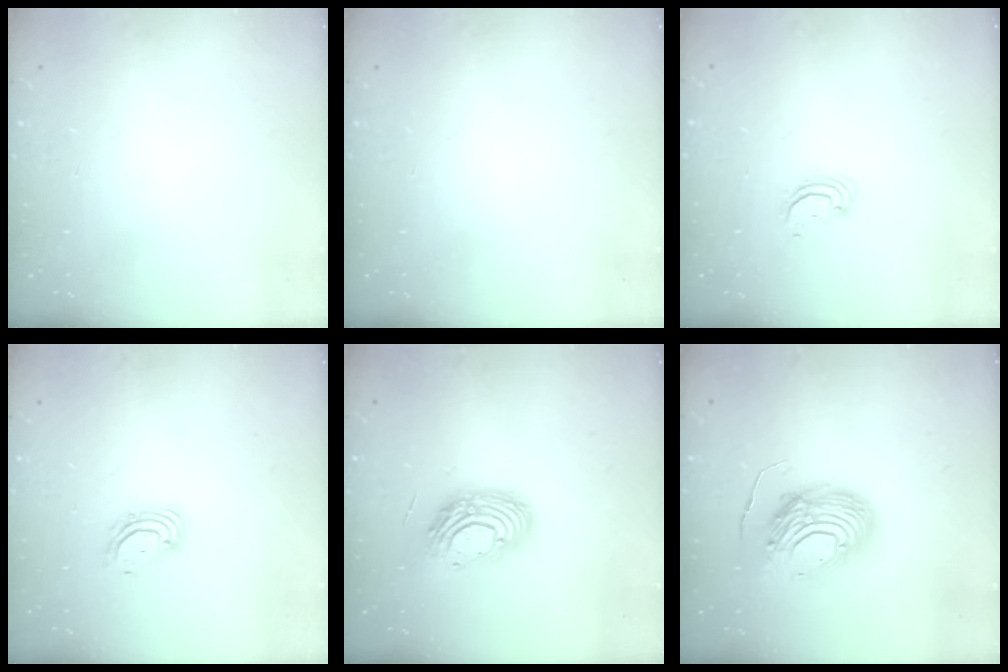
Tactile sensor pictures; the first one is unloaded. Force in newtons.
{"total": 0.0}
{"total": 2.9, "press": 2.9, "slide": 0.3}
{"total": 5.6, "press": 5.6, "slide": 0.7}
{"total": 12.1, "press": 12.0, "slide": 1.0}
{"total": 12.5, "press": 12.4, "slide": 0.9}